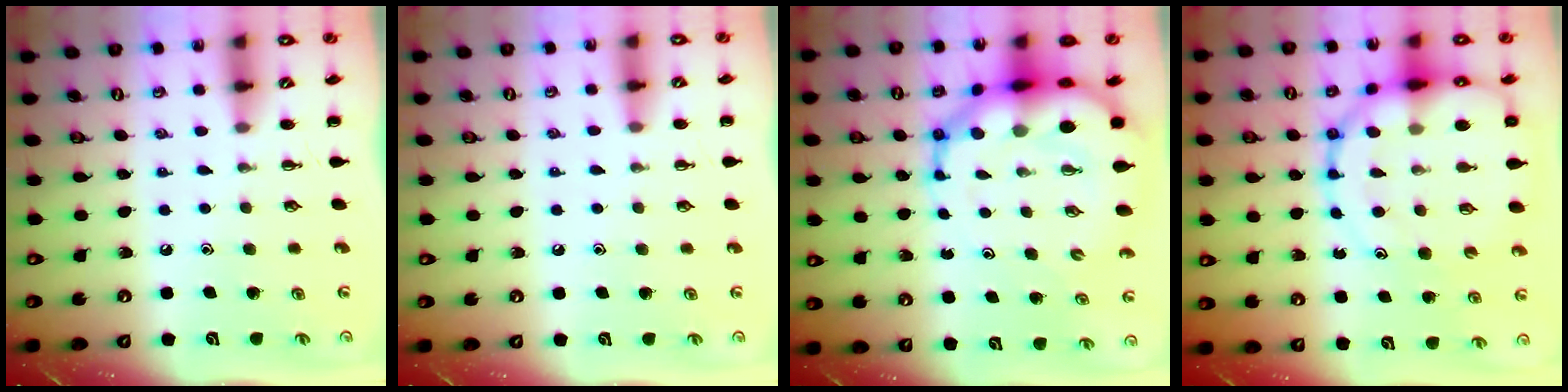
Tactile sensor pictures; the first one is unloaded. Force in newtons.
{"total": 4.8, "press": 4.6, "slide": 1.6}
{"total": 14.3, "press": 13.8, "slide": 4.0}
{"total": 20.8, "press": 20.4, "slide": 4.1}